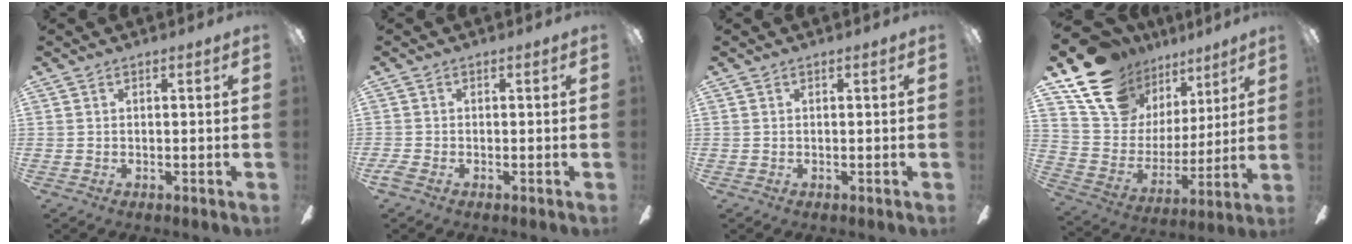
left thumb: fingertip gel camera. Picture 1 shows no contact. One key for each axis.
{"total": 1.6, "fx": -0.8, "fy": 1.0, "fz": 1.0, "tx": -0.024, "ty": 0.001, "tz": -0.015}
{"total": 0.0}
{"total": 17.4, "fx": 13.0, "fy": 10.0, "fz": 5.9, "tx": -0.135, "ty": -0.085, "tz": 0.245}